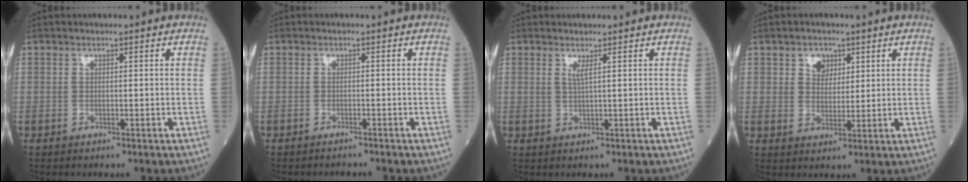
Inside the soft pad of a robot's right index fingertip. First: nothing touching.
{"total": 1.1, "force": [-1.1, 0.0, -0.2], "torque": [-0.001, -0.005, -0.015]}
{"total": 1.3, "force": [0.7, -0.3, 1.1], "torque": [-0.028, -0.007, 0.014]}
{"total": 3.6, "force": [1.8, 2.7, 1.5], "torque": [-0.023, 0.005, 0.032]}